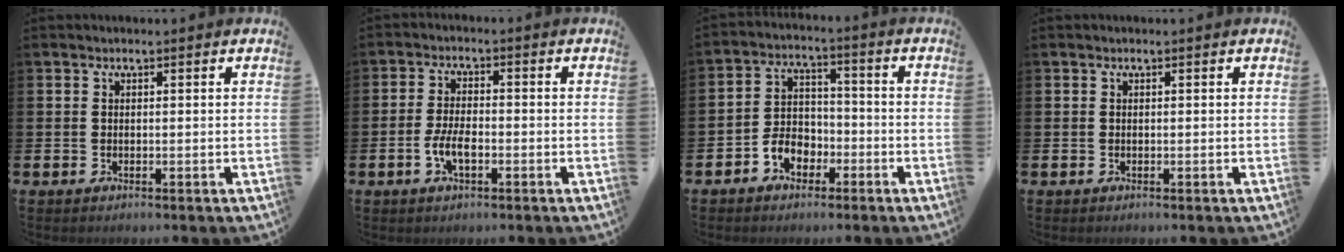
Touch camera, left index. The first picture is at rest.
{"total": 3.9, "force": [-1.2, 1.7, 3.3], "torque": [-0.064, 0.003, -0.023]}
{"total": 4.6, "force": [-2.4, 3.4, 1.8], "torque": [-0.038, 0.007, -0.049]}
{"total": 0.0}